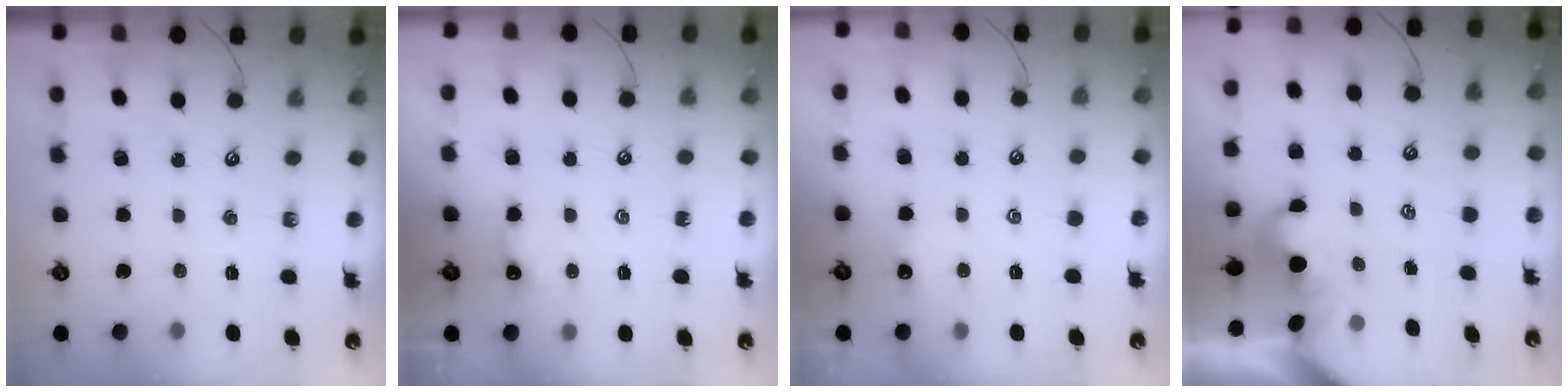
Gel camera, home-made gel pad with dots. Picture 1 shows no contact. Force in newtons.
{"total": 0.9, "press": 0.8, "slide": 0.3}
{"total": 0.0}
{"total": 0.9, "press": 0.8, "slide": 0.4}